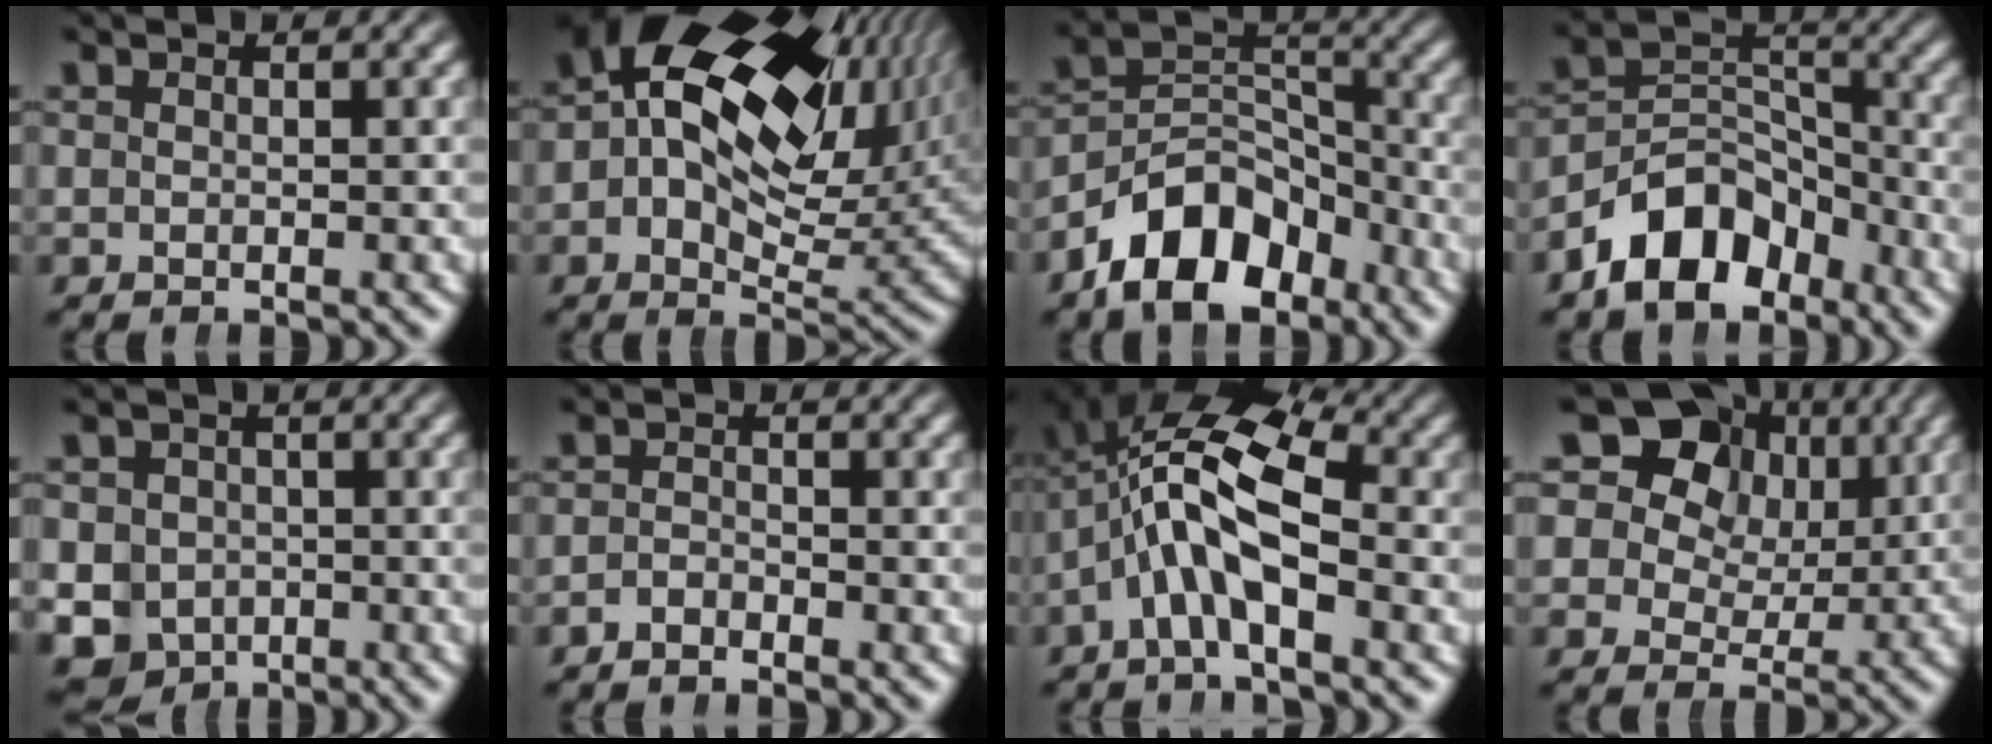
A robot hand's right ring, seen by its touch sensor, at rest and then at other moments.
{"total": 21.1, "force": [4.4, 13.8, 15.4], "torque": [-0.222, 0.015, 0.047]}
{"total": 9.3, "force": [-4.7, 6.0, 5.4], "torque": [-0.070, -0.020, -0.073]}
{"total": 8.3, "force": [-4.4, 5.6, 4.3], "torque": [-0.051, -0.016, -0.071]}
{"total": 11.3, "force": [-3.9, 10.0, 3.5], "torque": [-0.072, -0.051, -0.056]}
{"total": 1.7, "force": [-1.7, 0.2, -0.2], "torque": [0.018, -0.006, -0.030]}
{"total": 12.3, "force": [1.9, 8.0, 9.2], "torque": [-0.165, 0.001, 0.014]}
{"total": 15.9, "force": [4.1, 12.9, 8.4], "torque": [-0.164, -0.002, 0.060]}